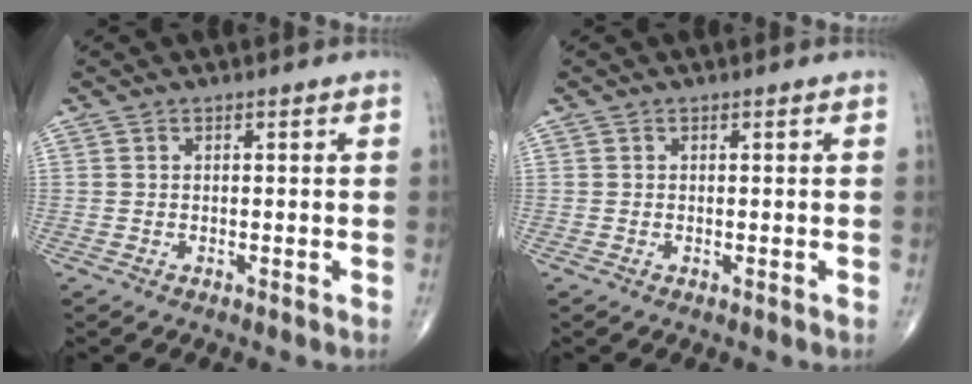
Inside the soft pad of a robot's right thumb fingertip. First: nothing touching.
{"total": 0.0}